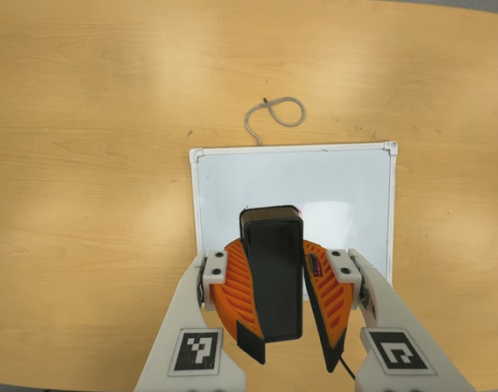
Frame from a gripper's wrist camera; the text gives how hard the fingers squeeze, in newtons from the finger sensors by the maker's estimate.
{"total": 12.6, "left": 11.8, "right": 13.4}